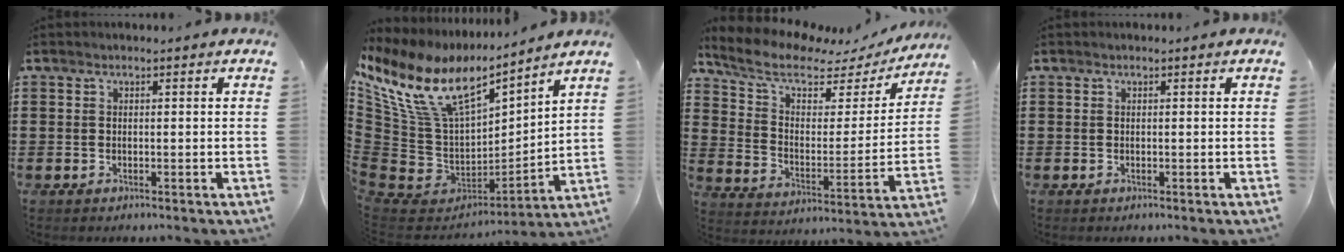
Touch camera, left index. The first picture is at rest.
{"total": 14.3, "force": [7.7, 7.7, 9.4], "torque": [-0.234, -0.046, 0.133]}
{"total": 8.5, "force": [6.4, 3.5, 4.3], "torque": [-0.104, -0.033, 0.109]}
{"total": 0.0}